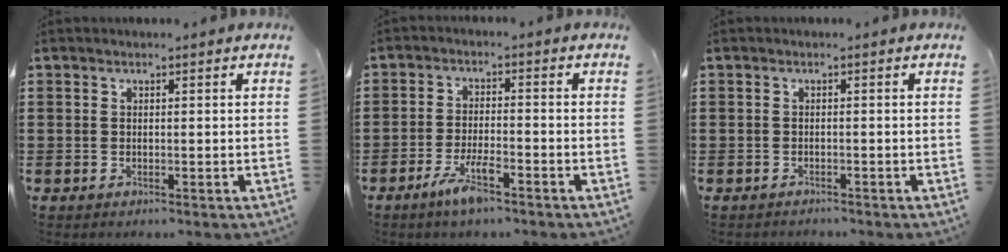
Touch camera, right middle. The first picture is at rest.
{"total": 5.3, "force": [-3.3, 1.1, 4.1], "torque": [-0.084, -0.001, -0.061]}
{"total": 0.7, "force": [-0.7, 0.1, 0.0], "torque": [-0.002, 0.001, -0.016]}